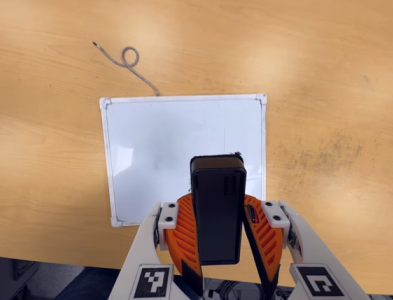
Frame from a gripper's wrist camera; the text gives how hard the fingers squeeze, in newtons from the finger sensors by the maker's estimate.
{"total": 8.5, "left": 9.0, "right": 7.9}